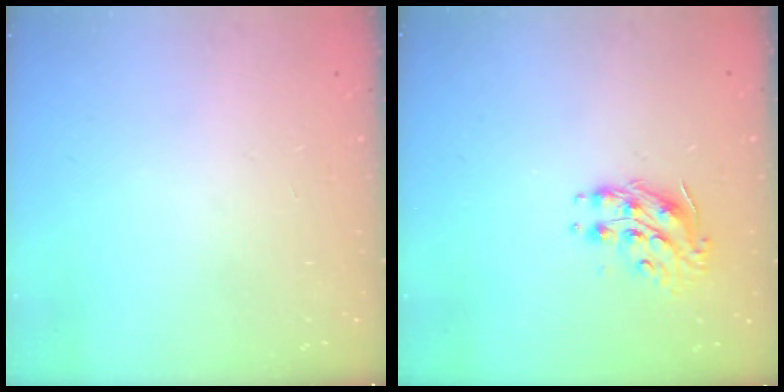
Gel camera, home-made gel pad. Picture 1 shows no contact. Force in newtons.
{"total": 9.0, "press": 9.0, "slide": 0.1}